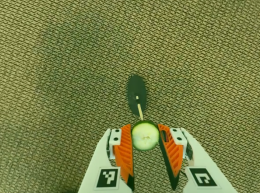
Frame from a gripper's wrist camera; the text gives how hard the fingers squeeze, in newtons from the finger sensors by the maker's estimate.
{"total": 6.9, "left": 7.0, "right": 6.9}